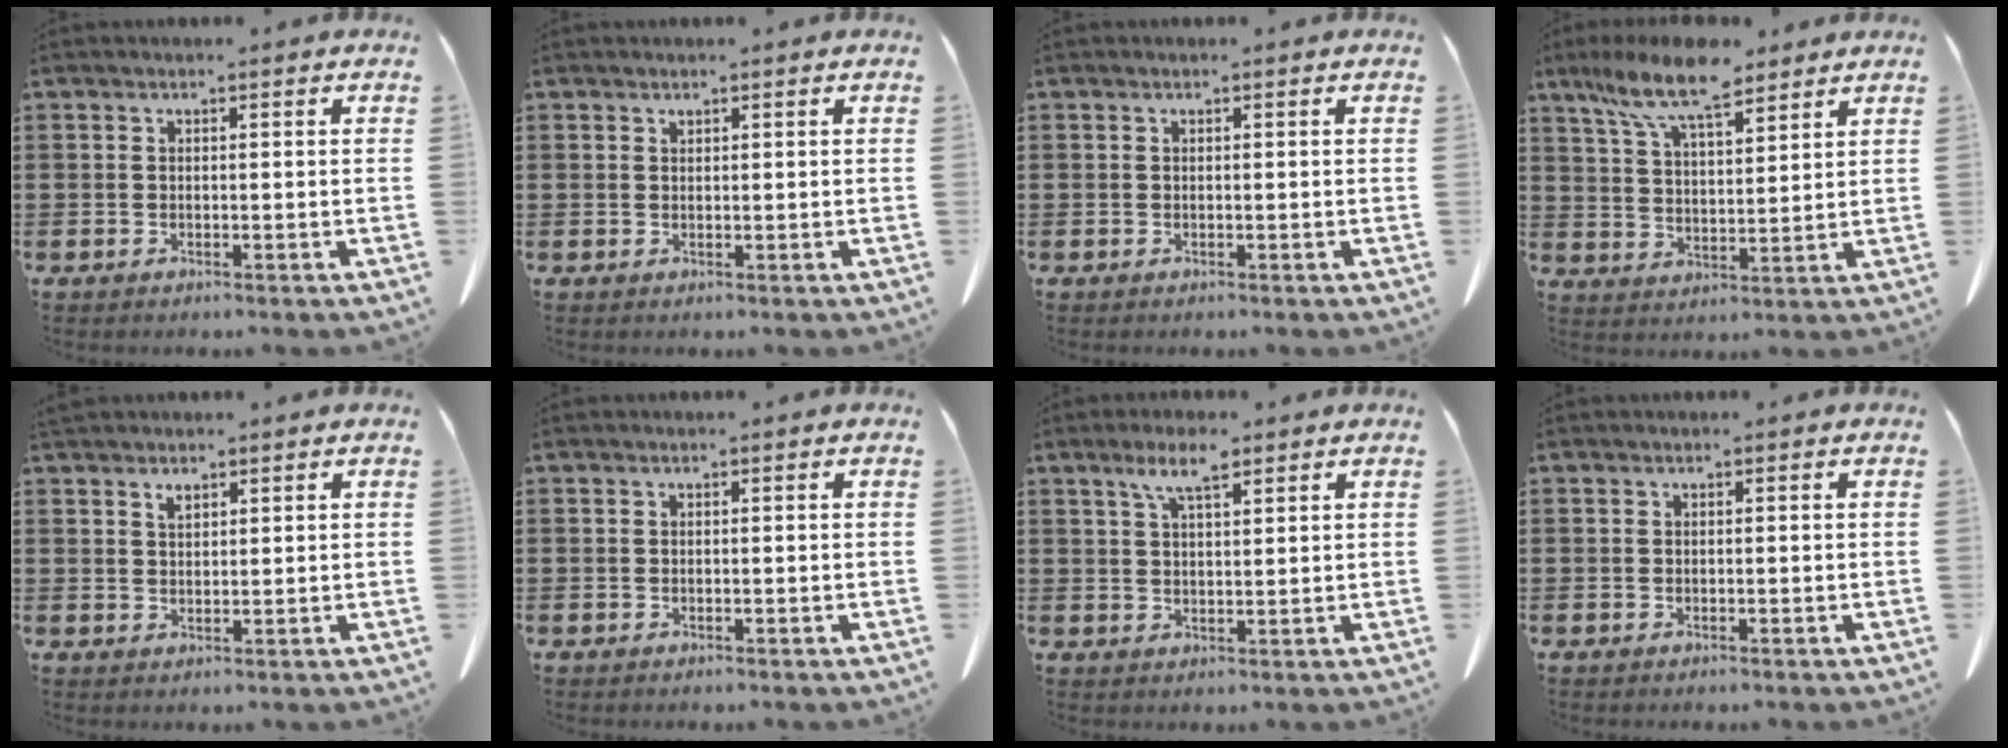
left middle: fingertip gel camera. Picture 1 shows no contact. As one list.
[{"total": 0.5, "force": [0.5, 0.1, 0.2], "torque": [-0.004, -0.001, 0.010]}, {"total": 0.0}, {"total": 10.8, "force": [8.2, 2.8, 6.5], "torque": [-0.145, -0.017, 0.150]}, {"total": 1.7, "force": [1.4, 0.7, 0.8], "torque": [-0.020, 0.001, 0.026]}, {"total": 0.0}, {"total": 5.3, "force": [3.4, 1.3, 3.9], "torque": [-0.084, 0.005, 0.059]}, {"total": 0.0}]